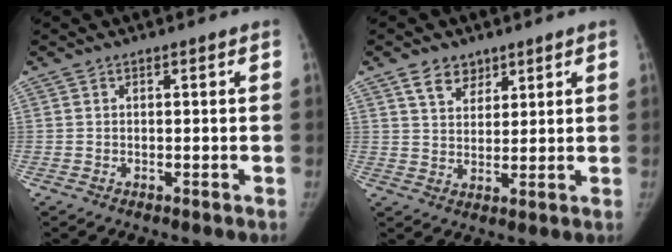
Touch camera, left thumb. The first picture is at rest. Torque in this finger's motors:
{"motor_torque": [0.79, 0.02, 0.02, -0.12, 0.10]}